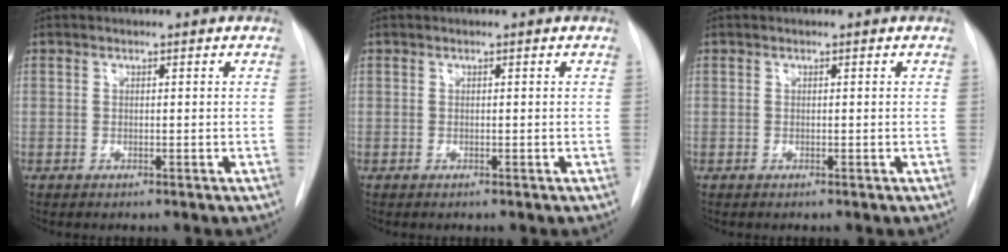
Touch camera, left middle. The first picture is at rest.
{"total": 0.0}
{"total": 0.0}